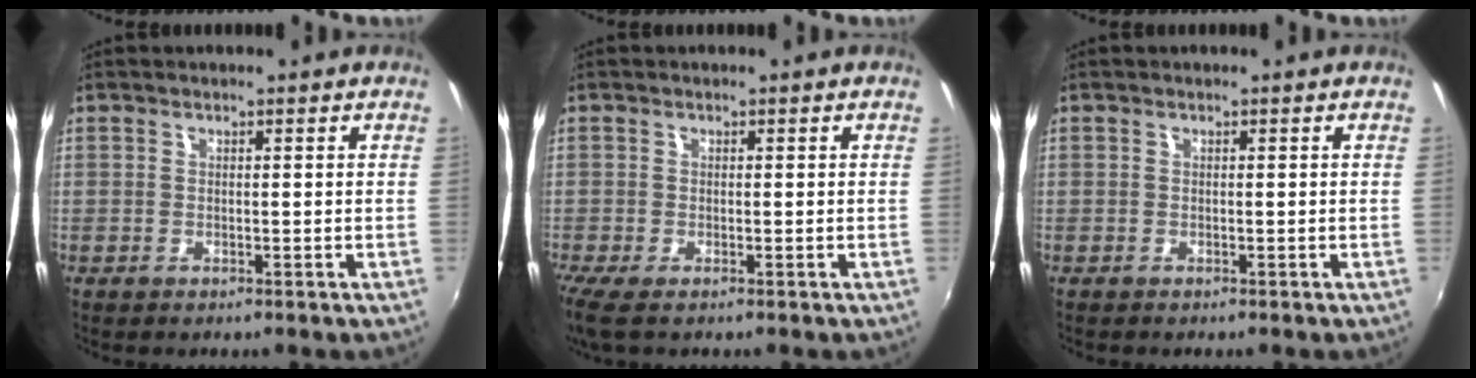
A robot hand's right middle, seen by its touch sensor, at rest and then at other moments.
{"total": 2.6, "force": [-1.2, 0.1, 2.3], "torque": [-0.048, -0.010, -0.025]}
{"total": 0.0}